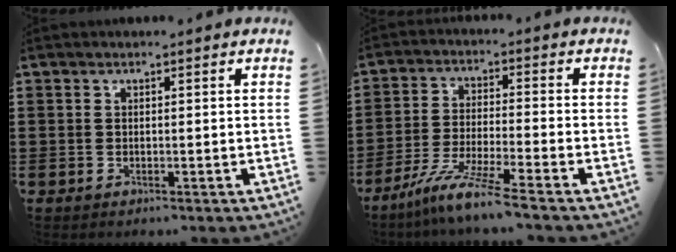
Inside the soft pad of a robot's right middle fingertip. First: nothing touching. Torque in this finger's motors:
{"motor_torque": [2.14, 0.00, 0.27, 0.15]}